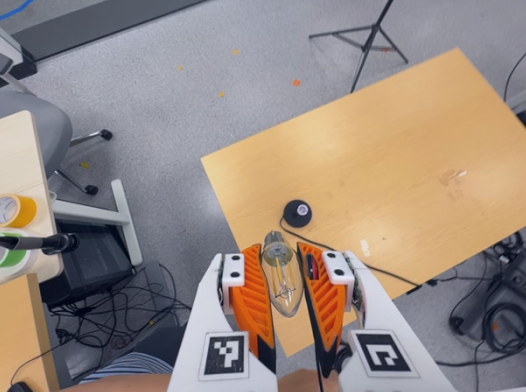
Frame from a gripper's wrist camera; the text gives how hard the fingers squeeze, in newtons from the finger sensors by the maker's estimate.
{"total": 23.7, "left": 25.7, "right": 21.7}